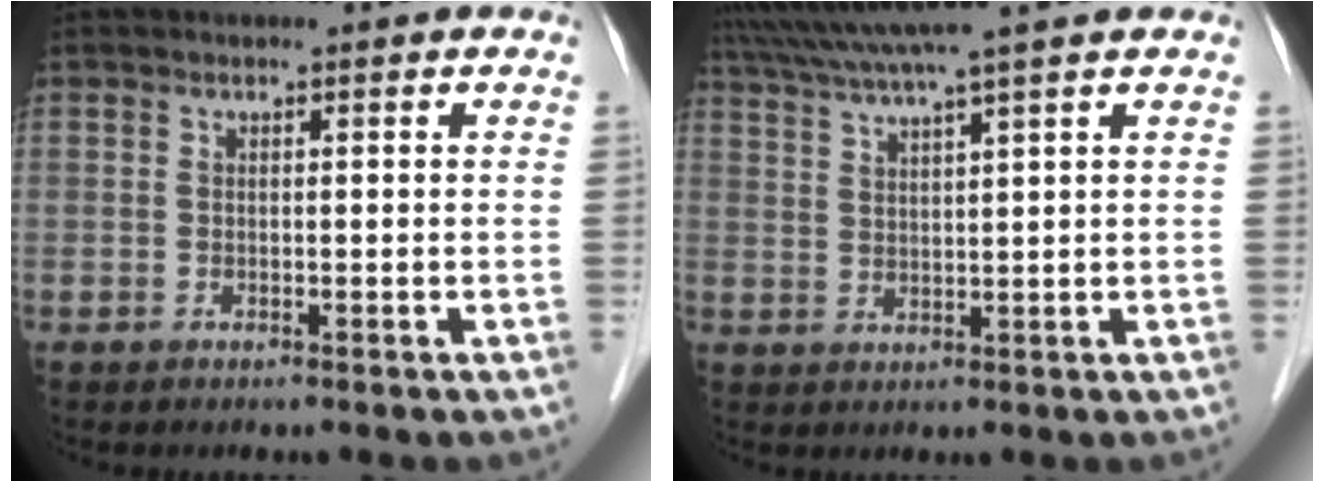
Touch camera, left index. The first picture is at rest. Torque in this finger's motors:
{"motor_torque": [1.03, -1.11, 0.48, 0.14]}